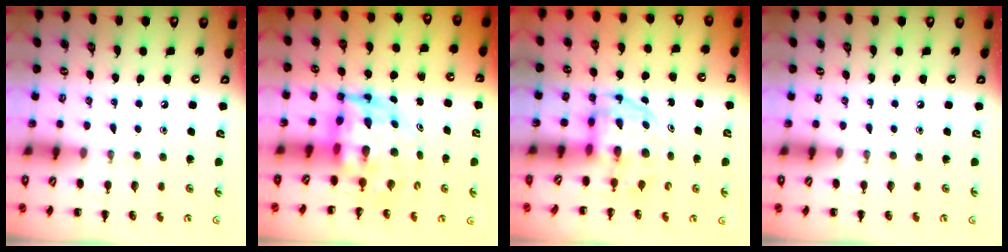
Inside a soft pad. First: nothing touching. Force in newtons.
{"total": 6.9, "press": 6.7, "slide": 1.9}
{"total": 3.6, "press": 3.5, "slide": 0.6}
{"total": 0.0}